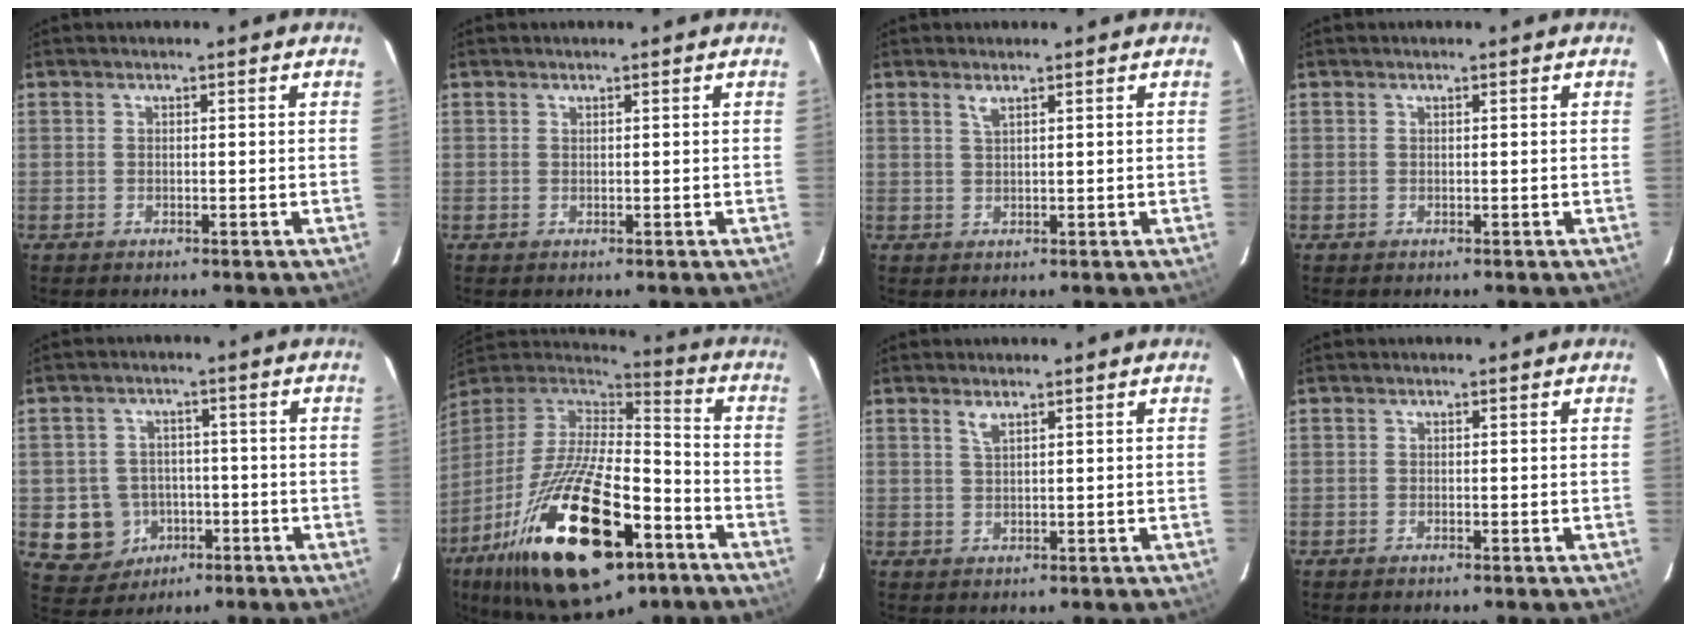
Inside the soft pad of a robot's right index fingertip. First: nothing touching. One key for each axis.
{"total": 0.0}
{"total": 1.3, "fx": 0.9, "fy": 0.1, "fz": 1.0, "tx": -0.019, "ty": 0.001, "tz": 0.017}
{"total": 0.0}
{"total": 9.0, "fx": -2.7, "fy": 8.3, "fz": 1.9, "tx": -0.072, "ty": 0.020, "tz": -0.024}
{"total": 31.5, "fx": -16.0, "fy": 12.4, "fz": 24.2, "tx": -0.459, "ty": -0.041, "tz": -0.262}
{"total": 1.6, "fx": 1.1, "fy": 0.3, "fz": 1.1, "tx": -0.022, "ty": 0.002, "tz": 0.020}
{"total": 0.0}